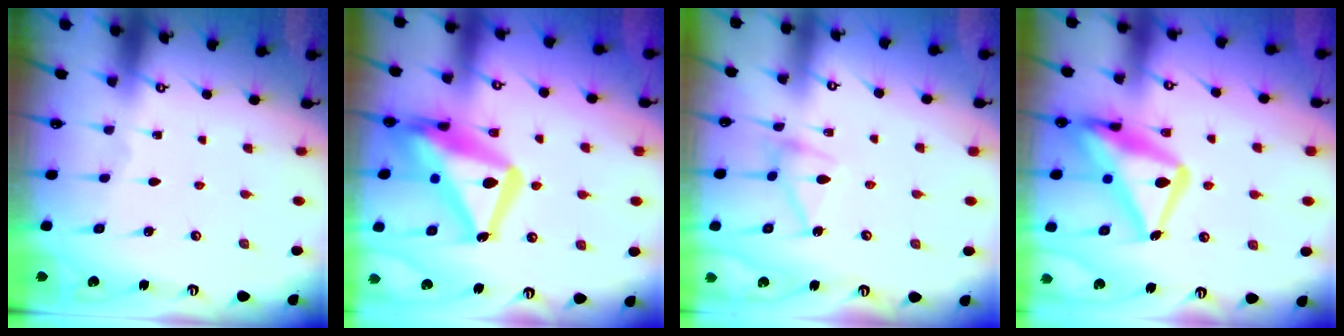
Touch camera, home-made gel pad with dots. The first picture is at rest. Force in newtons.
{"total": 21.2, "press": 21.1, "slide": 2.1}
{"total": 12.3, "press": 12.3, "slide": 0.2}
{"total": 21.7, "press": 21.6, "slide": 1.7}